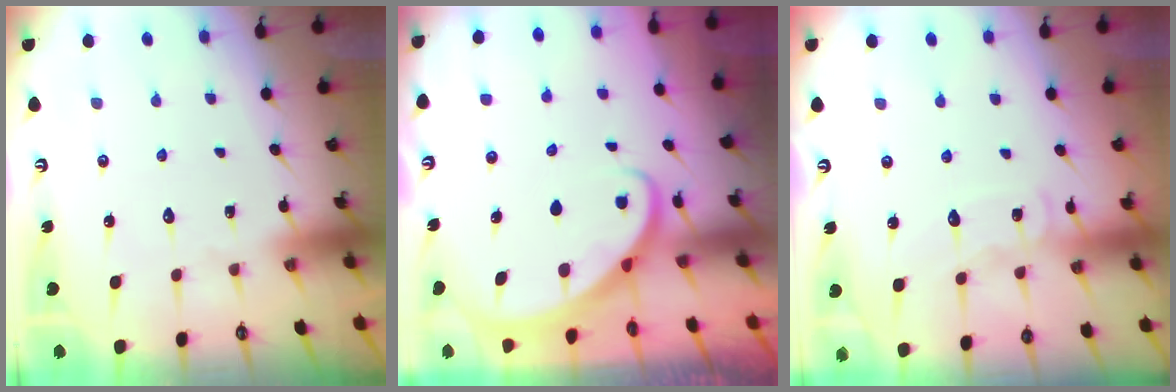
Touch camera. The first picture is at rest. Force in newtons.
{"total": 2.6, "press": 2.6, "slide": 0.3}
{"total": 7.0, "press": 7.0, "slide": 0.7}